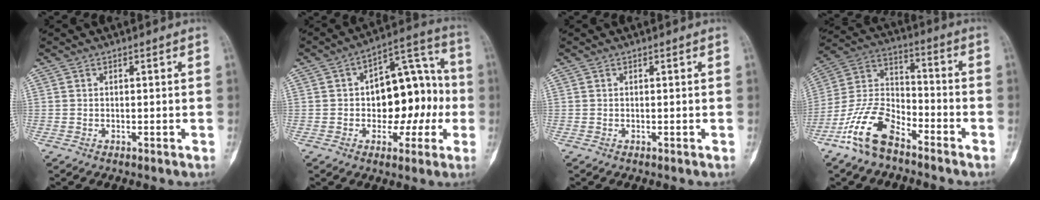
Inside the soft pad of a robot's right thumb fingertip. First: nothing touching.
{"total": 15.6, "force": [-1.3, 9.6, 12.2], "torque": [-0.119, 0.051, -0.015]}
{"total": 0.0}
{"total": 13.4, "force": [-9.0, 6.2, 7.9], "torque": [-0.154, 0.059, -0.182]}